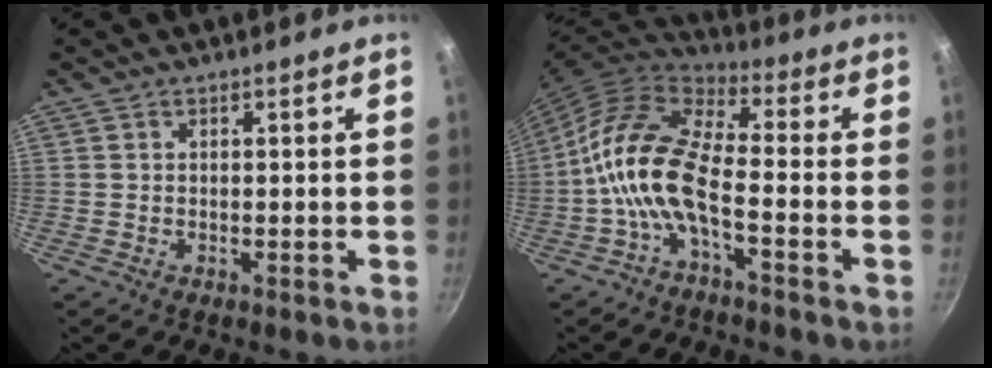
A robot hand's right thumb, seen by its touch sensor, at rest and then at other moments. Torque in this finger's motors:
{"motor_torque": [-0.26, 1.37, 2.02, -0.75, 0.64]}